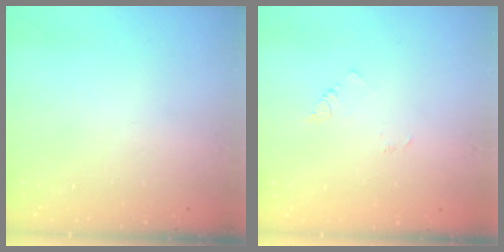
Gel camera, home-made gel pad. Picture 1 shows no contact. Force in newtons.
{"total": 2.4, "press": 2.4, "slide": 0.3}